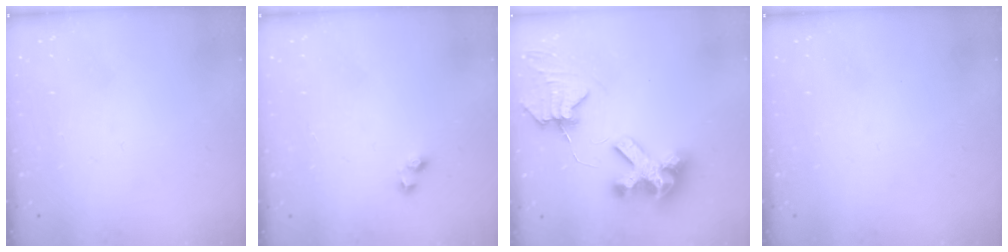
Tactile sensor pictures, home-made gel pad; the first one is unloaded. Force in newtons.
{"total": 2.6, "press": 2.3, "slide": 1.2}
{"total": 9.1, "press": 9.0, "slide": 1.3}
{"total": 0.0}